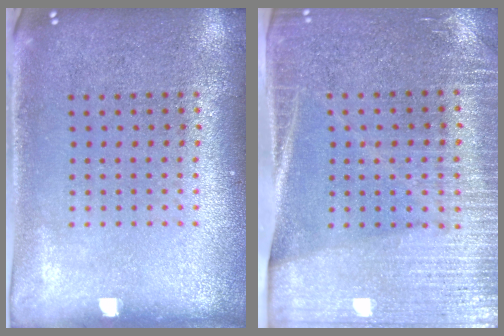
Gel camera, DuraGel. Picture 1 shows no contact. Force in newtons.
{"total": 3.1, "press": 2.9, "slide": 1.1}